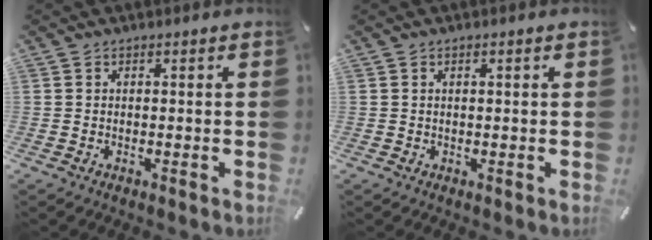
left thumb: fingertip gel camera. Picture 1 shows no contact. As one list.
[{"total": 0.6, "force": [0.2, 0.0, 0.5], "torque": [-0.008, 0.000, 0.004]}]